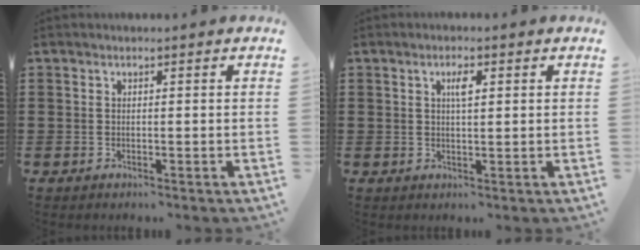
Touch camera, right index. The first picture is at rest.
{"total": 2.5, "force": [0.8, 0.7, 2.3], "torque": [-0.039, 0.003, 0.009]}